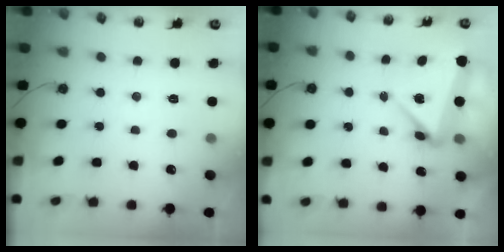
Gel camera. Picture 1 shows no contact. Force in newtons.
{"total": 6.7, "press": 5.1, "slide": 4.3}